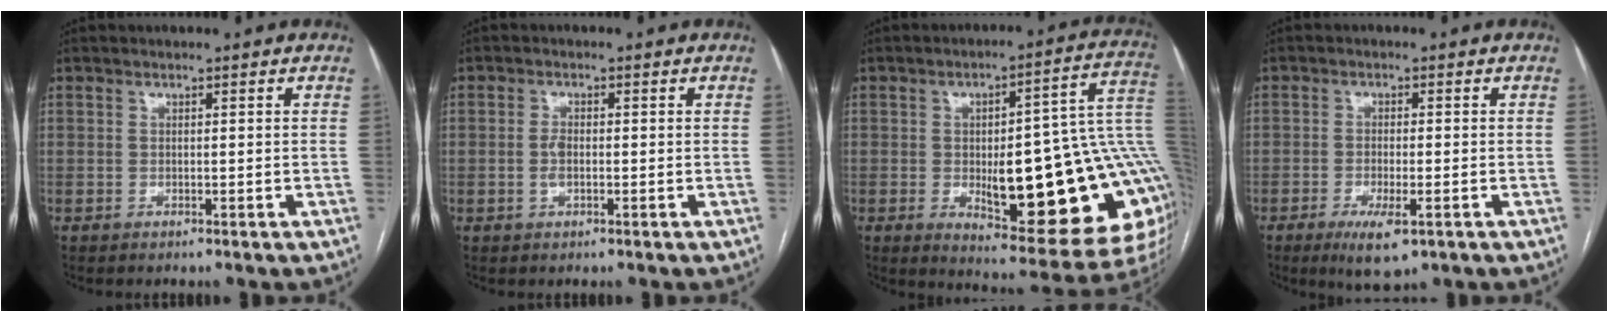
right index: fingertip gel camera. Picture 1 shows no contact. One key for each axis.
{"total": 2.0, "fx": -0.3, "fy": 0.9, "fz": 1.7, "tx": -0.039, "ty": 0.003, "tz": -0.003}
{"total": 27.2, "fx": -1.9, "fy": 6.5, "fz": 26.3, "tx": -0.256, "ty": 0.021, "tz": -0.011}
{"total": 5.9, "fx": -3.0, "fy": 1.5, "fz": 4.8, "tx": -0.088, "ty": -0.012, "tz": -0.043}